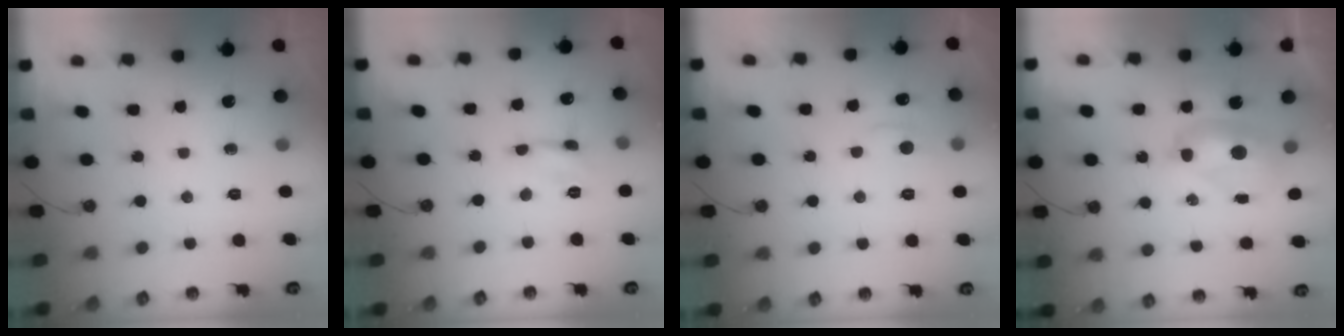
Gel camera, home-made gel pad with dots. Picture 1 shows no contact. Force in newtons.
{"total": 1.4, "press": 1.4, "slide": 0.2}
{"total": 0.8, "press": 0.1, "slide": 0.8}
{"total": 2.7, "press": 2.7, "slide": 0.1}